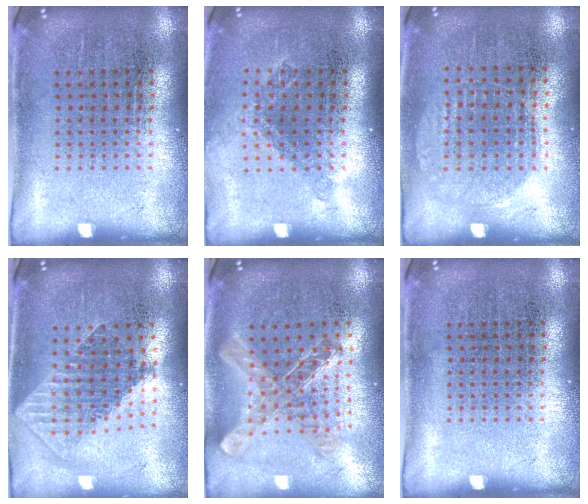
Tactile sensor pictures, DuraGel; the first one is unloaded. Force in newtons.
{"total": 1.2, "press": 0.9, "slide": 0.7}
{"total": 1.0, "press": 0.9, "slide": 0.3}
{"total": 1.8, "press": 1.4, "slide": 1.0}
{"total": 1.1, "press": 1.1, "slide": 0.2}
{"total": 0.0}